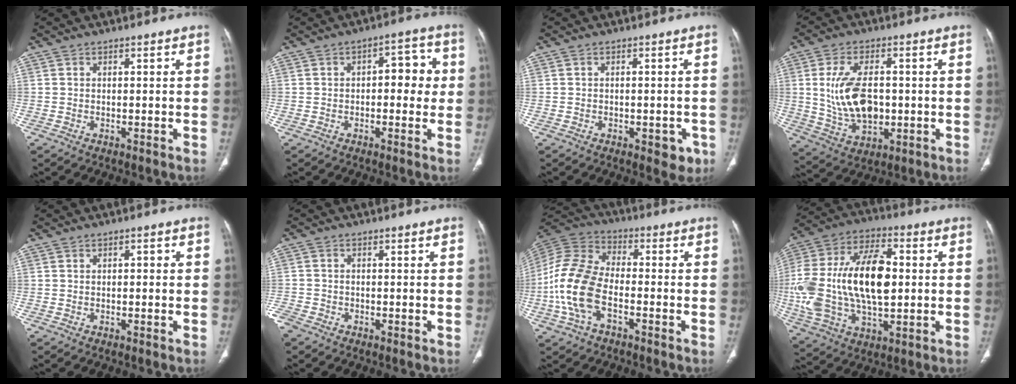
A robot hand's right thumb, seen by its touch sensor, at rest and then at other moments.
{"total": 7.3, "force": [0.4, 4.0, 6.1], "torque": [-0.042, 0.019, 0.001]}
{"total": 3.9, "force": [-1.6, 2.1, 2.8], "torque": [-0.015, 0.003, -0.015]}
{"total": 12.9, "force": [0.4, 7.7, 10.4], "torque": [-0.182, -0.004, 0.022]}
{"total": 1.1, "force": [0.1, 0.6, 0.9], "torque": [-0.008, 0.002, 0.000]}
{"total": 3.3, "force": [-2.3, 2.0, 1.2], "torque": [-0.033, 0.002, -0.046]}
{"total": 15.0, "force": [-4.1, 8.6, 11.6], "torque": [-0.253, 0.030, -0.084]}
{"total": 25.8, "force": [0.5, 13.8, 21.8], "torque": [-0.448, 0.013, 0.011]}